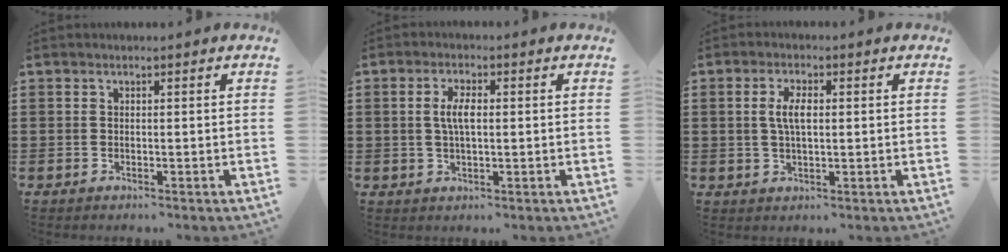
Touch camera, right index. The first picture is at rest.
{"total": 3.9, "force": [0.3, 1.4, 3.6], "torque": [-0.080, 0.002, -0.001]}
{"total": 4.0, "force": [0.3, 1.5, 3.7], "torque": [-0.081, 0.003, 0.001]}